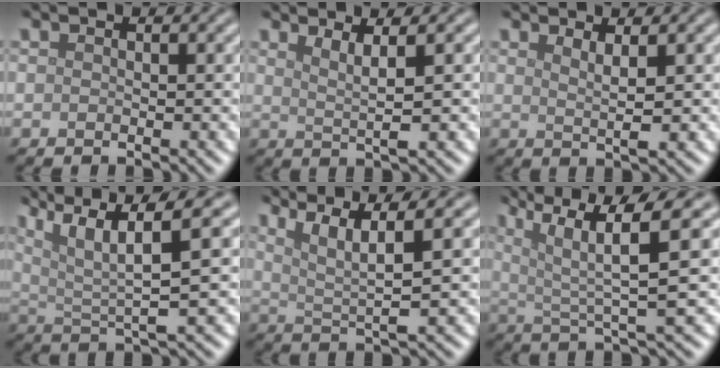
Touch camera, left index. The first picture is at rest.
{"total": 2.5, "force": [1.1, 0.4, 2.2], "torque": [-0.037, -0.004, 0.023]}
{"total": 2.0, "force": [0.9, 0.5, 1.7], "torque": [-0.026, -0.006, 0.014]}
{"total": 8.4, "force": [3.8, 1.8, 7.2], "torque": [-0.132, 0.015, 0.073]}
{"total": 5.0, "force": [2.4, 0.8, 4.3], "torque": [-0.077, 0.006, 0.049]}
{"total": 7.5, "force": [3.1, 1.4, 6.7], "torque": [-0.110, 0.013, 0.055]}